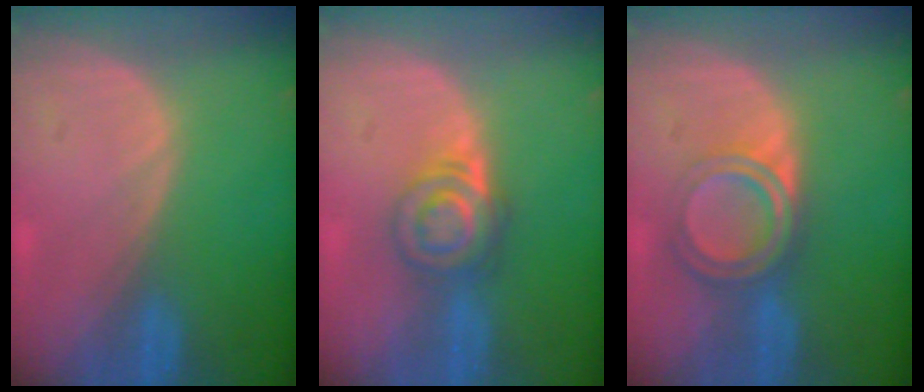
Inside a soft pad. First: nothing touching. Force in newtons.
{"total": 6.4, "press": 5.5, "slide": 3.3}
{"total": 6.2, "press": 5.3, "slide": 3.3}